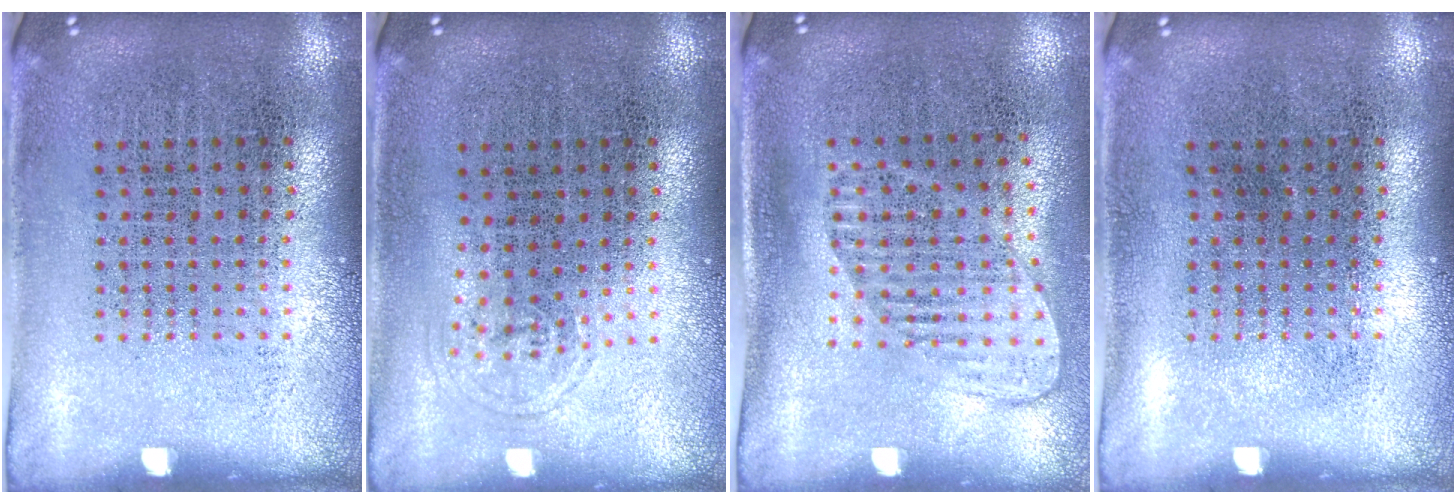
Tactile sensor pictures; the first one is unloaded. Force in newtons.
{"total": 0.6, "press": 0.5, "slide": 0.3}
{"total": 1.4, "press": 1.2, "slide": 0.8}
{"total": 0.0}